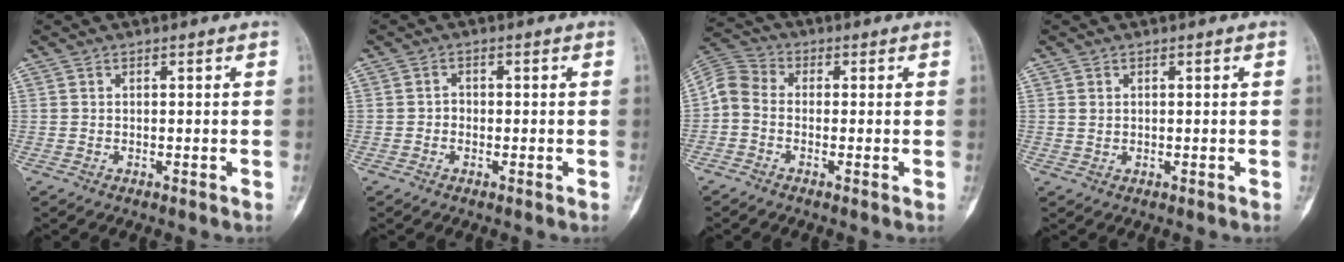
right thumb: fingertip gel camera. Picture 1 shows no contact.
{"total": 1.4, "force": [-0.4, 1.2, 0.6], "torque": [0.004, 0.006, -0.010]}
{"total": 5.8, "force": [-1.0, 4.4, 3.7], "torque": [-0.066, 0.020, -0.040]}
{"total": 1.2, "force": [0.4, 0.9, 0.6], "torque": [-0.004, -0.003, 0.008]}